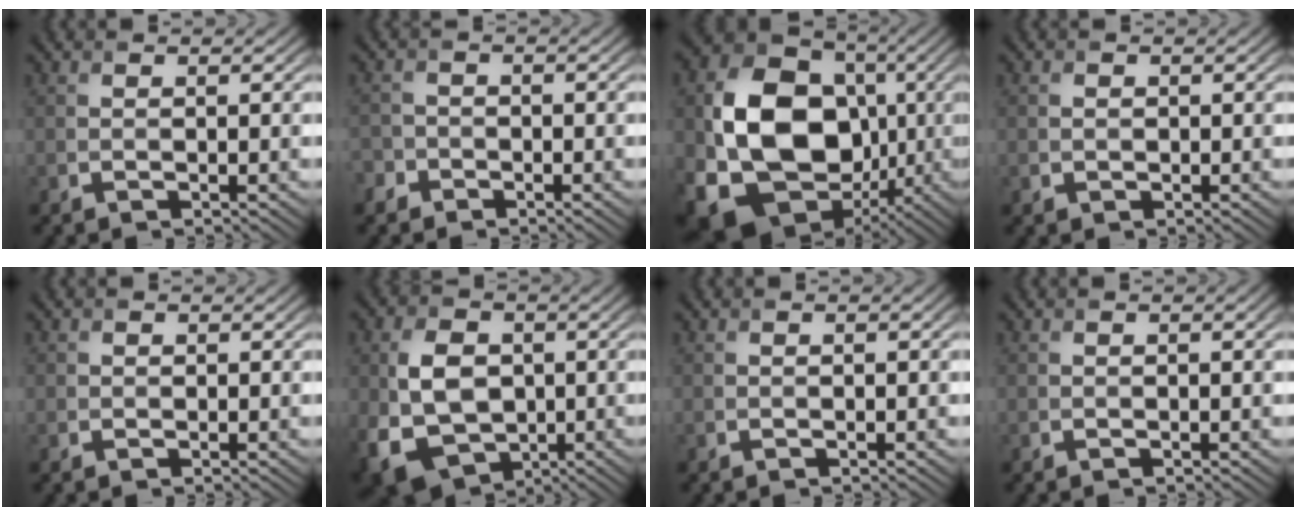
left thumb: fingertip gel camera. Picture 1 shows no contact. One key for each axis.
{"total": 2.6, "fx": -1.8, "fy": 1.9, "fz": 0.3, "tx": -0.003, "ty": 0.005, "tz": -0.041}
{"total": 16.3, "fx": -2.3, "fy": 12.6, "fz": 10.0, "tx": -0.203, "ty": -0.027, "tz": -0.045}
{"total": 0.7, "fx": -0.3, "fy": 0.6, "fz": 0.3, "tx": -0.009, "ty": -0.002, "tz": -0.007}
{"total": 0.7, "fx": 0.0, "fy": 0.7, "fz": 0.1, "tx": -0.002, "ty": -0.002, "tz": -0.003}
{"total": 9.9, "fx": -1.1, "fy": 7.4, "fz": 6.5, "tx": -0.149, "ty": -0.013, "tz": -0.028}
{"total": 0.6, "fx": 0.0, "fy": 0.2, "fz": 0.6, "tx": -0.009, "ty": 0.005, "tz": 0.002}
{"total": 1.1, "fx": 0.1, "fy": 0.3, "fz": 1.1, "tx": -0.016, "ty": 0.004, "tz": 0.004}